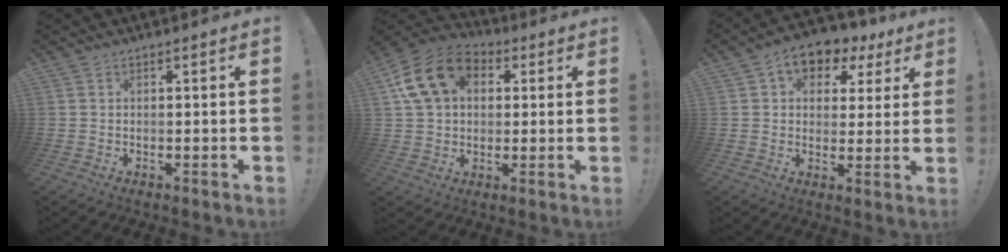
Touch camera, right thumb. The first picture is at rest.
{"total": 16.0, "force": [5.6, 11.9, 9.1], "torque": [-0.146, -0.006, 0.111]}
{"total": 8.4, "force": [3.8, 6.1, 4.3], "torque": [-0.055, -0.022, 0.073]}